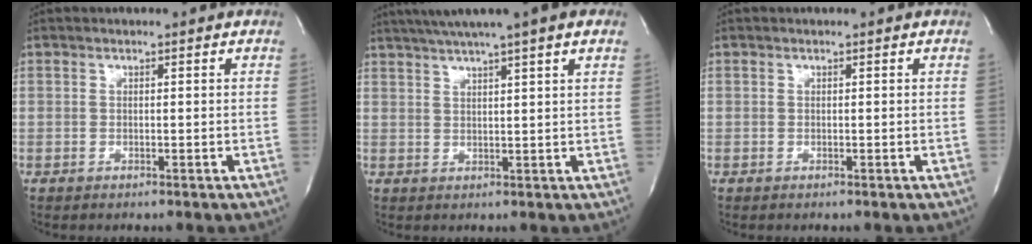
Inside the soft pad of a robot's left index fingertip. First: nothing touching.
{"total": 11.2, "force": [8.3, -0.2, 7.4], "torque": [-0.125, 0.037, 0.109]}
{"total": 0.0}